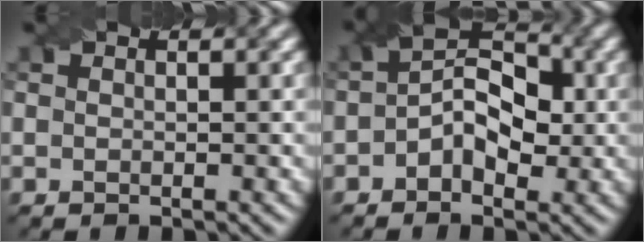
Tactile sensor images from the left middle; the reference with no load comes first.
{"total": 5.2, "force": [-0.5, 3.3, 4.0], "torque": [-0.057, 0.011, -0.015]}